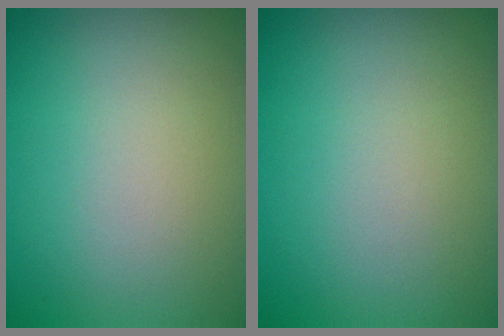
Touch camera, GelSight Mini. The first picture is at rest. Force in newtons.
{"total": 0.0}